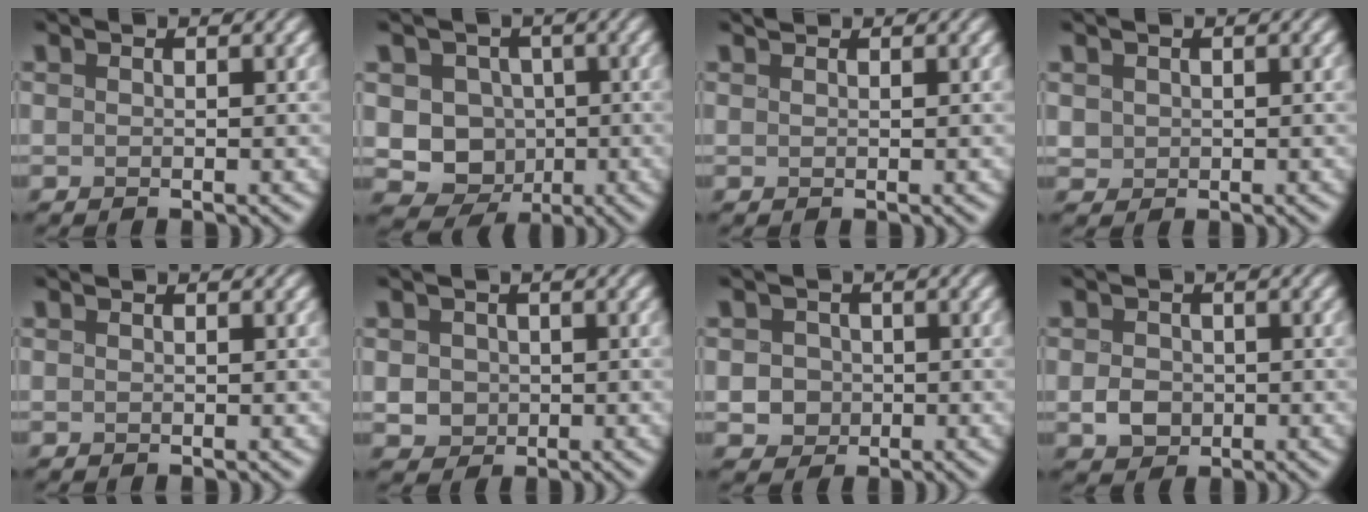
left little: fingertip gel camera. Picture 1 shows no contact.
{"total": 7.0, "force": [-0.5, 6.4, 2.7], "torque": [-0.033, 0.010, -0.035]}
{"total": 0.6, "force": [0.6, 0.1, 0.1], "torque": [-0.002, 0.004, 0.012]}
{"total": 1.0, "force": [0.1, 1.0, 0.2], "torque": [-0.006, -0.001, 0.009]}
{"total": 0.0}
{"total": 2.1, "force": [-0.2, 2.0, 0.7], "torque": [-0.021, -0.005, 0.003]}
{"total": 2.9, "force": [-0.2, 2.7, 1.1], "torque": [-0.018, 0.010, 0.000]}
{"total": 2.5, "force": [-0.8, 2.1, 1.1], "torque": [-0.021, -0.004, -0.016]}